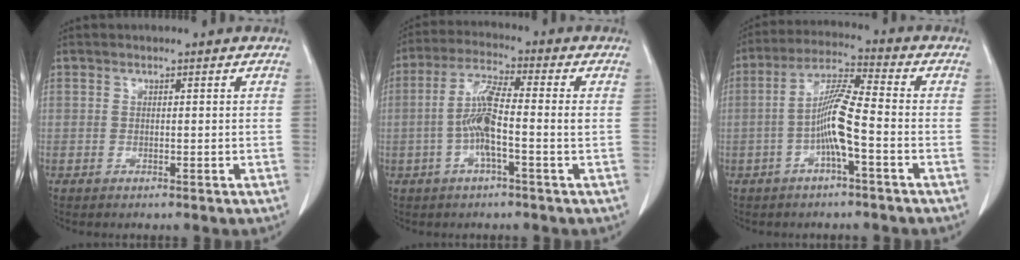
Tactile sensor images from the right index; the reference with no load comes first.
{"total": 7.7, "force": [-1.2, 0.5, 7.6], "torque": [-0.152, 0.011, -0.030]}
{"total": 8.1, "force": [-2.2, 0.4, 7.8], "torque": [-0.155, 0.013, -0.045]}